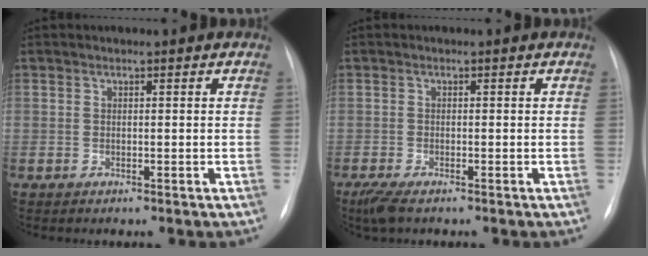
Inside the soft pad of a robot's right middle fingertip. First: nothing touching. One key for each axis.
{"total": 3.4, "fx": -2.4, "fy": 0.8, "fz": 2.2, "tx": -0.050, "ty": -0.012, "tz": -0.041}